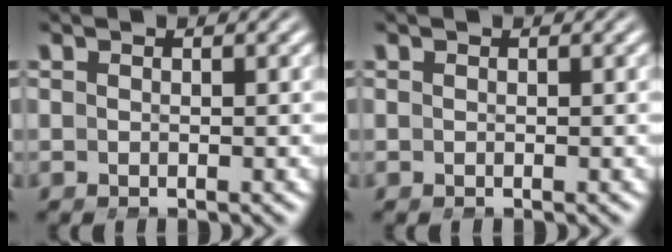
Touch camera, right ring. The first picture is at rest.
{"total": 0.0}